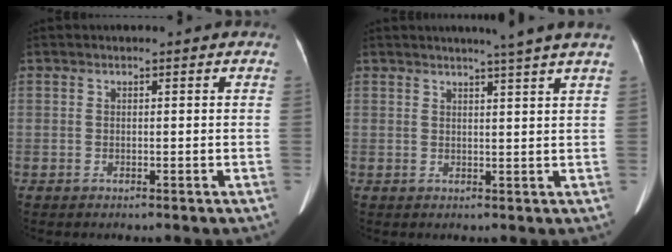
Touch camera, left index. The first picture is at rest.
{"total": 4.9, "force": [4.0, -1.4, 2.6], "torque": [-0.034, -0.002, 0.045]}